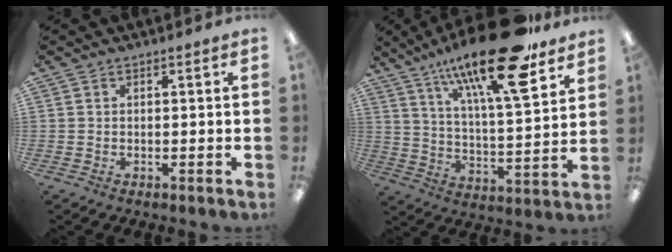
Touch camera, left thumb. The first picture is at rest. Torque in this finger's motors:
{"motor_torque": [0.77, 0.19, 1.68, -1.09, 0.34]}